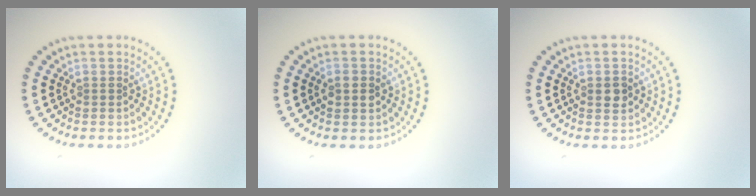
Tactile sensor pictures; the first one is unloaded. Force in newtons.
{"total": 1.8, "press": 1.8, "slide": 0.0}
{"total": 1.4, "press": 1.4, "slide": 0.1}